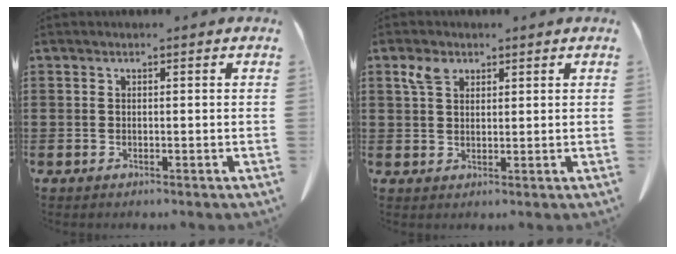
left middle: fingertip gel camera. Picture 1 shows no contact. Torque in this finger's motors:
{"motor_torque": [-0.34, 0.76, -0.34, -0.06]}